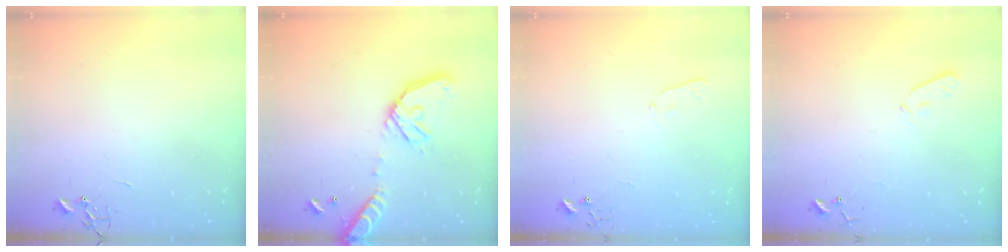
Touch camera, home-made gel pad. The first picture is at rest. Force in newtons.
{"total": 15.4, "press": 15.1, "slide": 2.8}
{"total": 3.9, "press": 3.9, "slide": 0.6}
{"total": 3.6, "press": 3.6, "slide": 0.6}